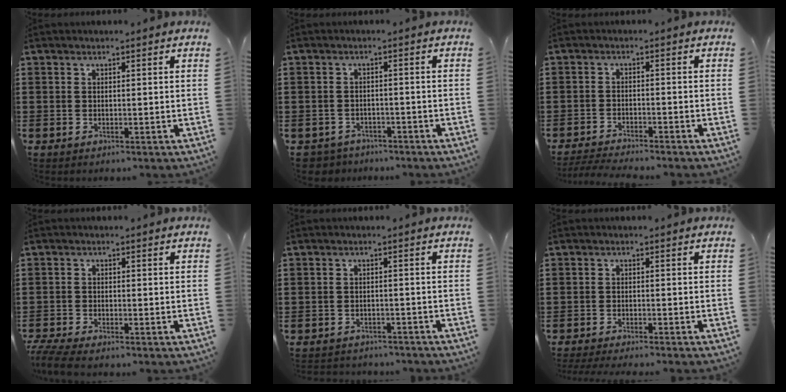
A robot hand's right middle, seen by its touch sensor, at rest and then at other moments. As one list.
[{"total": 2.4, "force": [-2.3, 0.6, -0.2], "torque": [-0.006, -0.003, -0.052]}, {"total": 3.0, "force": [-2.9, 0.0, 0.7], "torque": [-0.020, -0.004, -0.062]}, {"total": 3.0, "force": [-2.8, 0.0, 1.2], "torque": [-0.042, -0.012, -0.061]}, {"total": 2.0, "force": [-2.0, 0.3, -0.1], "torque": [-0.007, -0.001, -0.044]}, {"total": 1.9, "force": [-1.8, -0.2, 0.6], "torque": [-0.008, 0.000, -0.035]}]